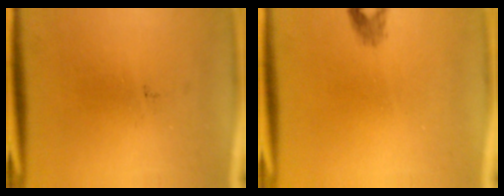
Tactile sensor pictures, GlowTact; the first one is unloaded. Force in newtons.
{"total": 1.2}